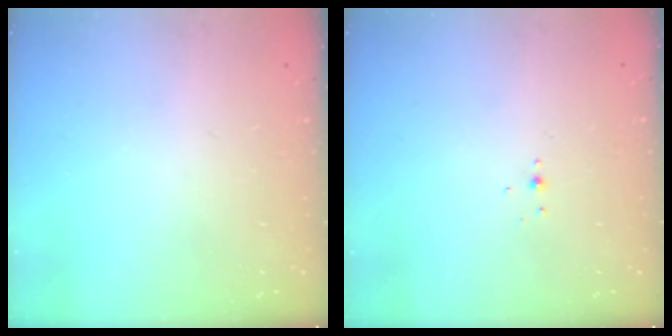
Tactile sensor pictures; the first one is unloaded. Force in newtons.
{"total": 3.0, "press": 2.9, "slide": 0.8}